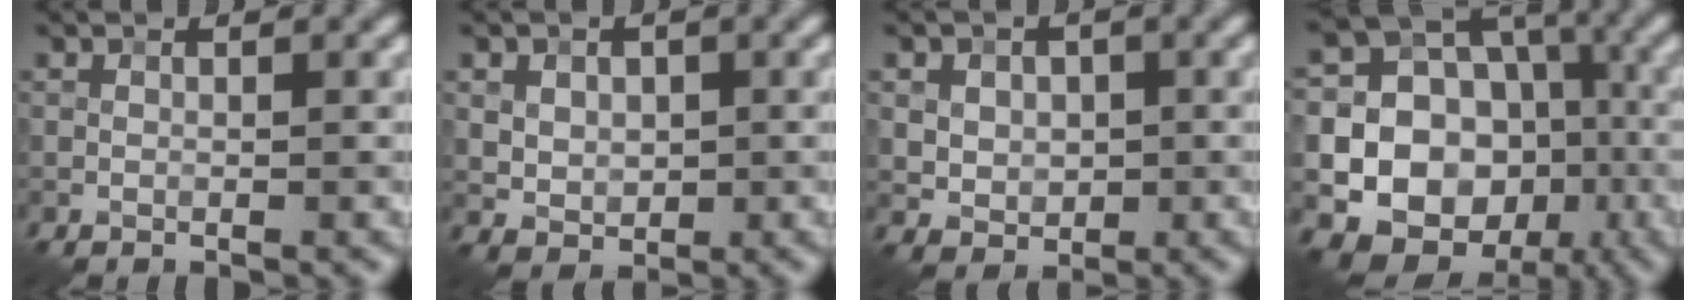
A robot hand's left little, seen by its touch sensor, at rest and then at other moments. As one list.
[{"total": 2.8, "force": [0.4, 2.3, 1.5], "torque": [-0.029, 0.001, 0.005]}, {"total": 3.7, "force": [0.5, 3.1, 2.0], "torque": [-0.036, 0.007, 0.007]}, {"total": 19.0, "force": [-4.7, 17.2, 6.6], "torque": [-0.131, -0.007, -0.095]}]